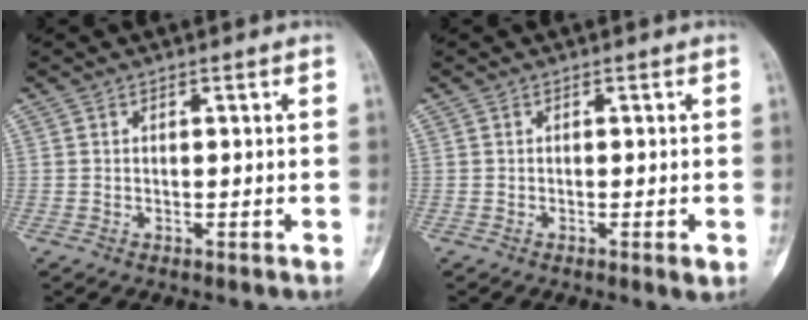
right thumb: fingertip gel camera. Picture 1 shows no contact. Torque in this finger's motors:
{"motor_torque": [0.10, -0.04, -0.01, -0.10, 0.02]}